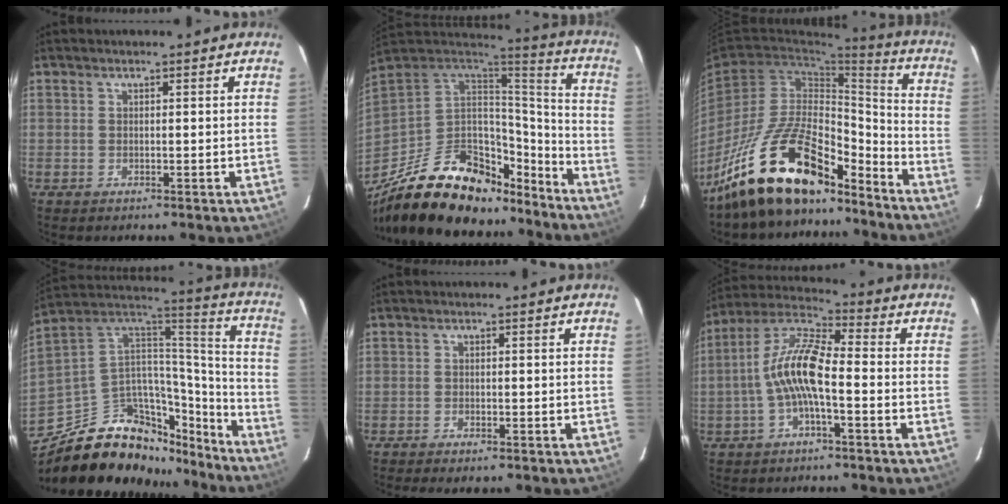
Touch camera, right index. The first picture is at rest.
{"total": 30.7, "force": [-20.9, 14.0, 17.5], "torque": [-0.321, 0.006, -0.310]}
{"total": 21.5, "force": [-16.5, 7.9, 11.3], "torque": [-0.215, 0.015, -0.275]}
{"total": 27.3, "force": [-20.0, 14.5, 11.6], "torque": [-0.211, 0.062, -0.295]}
{"total": 2.7, "force": [-2.3, 0.6, 1.3], "torque": [-0.037, -0.010, -0.041]}
{"total": 9.9, "force": [-2.4, 2.5, 9.2], "torque": [-0.201, 0.017, -0.046]}